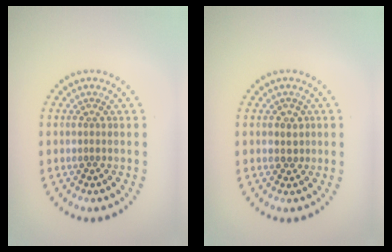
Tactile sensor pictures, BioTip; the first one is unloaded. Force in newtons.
{"total": 1.5, "press": 1.2, "slide": 0.9}